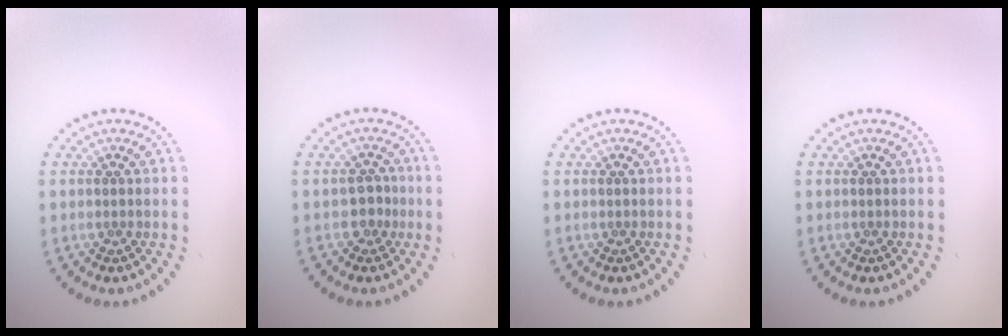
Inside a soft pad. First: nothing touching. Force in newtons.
{"total": 1.6, "press": 1.3, "slide": 1.0}
{"total": 0.0}
{"total": 0.0}